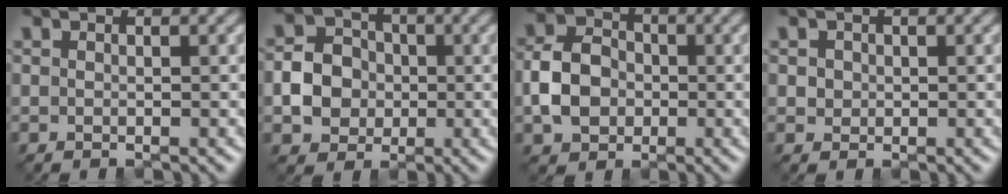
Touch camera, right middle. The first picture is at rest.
{"total": 4.4, "force": [-1.0, 3.9, 1.9], "torque": [-0.031, 0.006, -0.023]}
{"total": 5.0, "force": [-1.1, 4.0, 2.7], "torque": [-0.056, 0.006, -0.028]}
{"total": 1.3, "force": [0.5, 1.2, 0.4], "torque": [-0.014, -0.003, 0.017]}